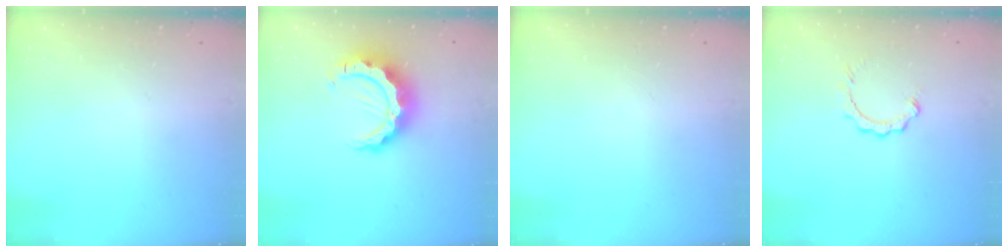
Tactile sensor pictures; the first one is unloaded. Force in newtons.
{"total": 11.7, "press": 11.6, "slide": 1.2}
{"total": 0.0}
{"total": 2.5, "press": 2.5, "slide": 0.3}